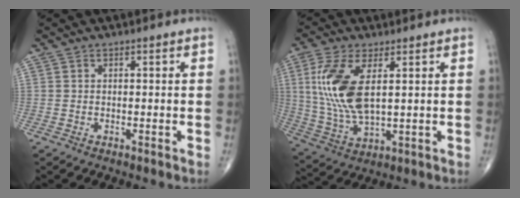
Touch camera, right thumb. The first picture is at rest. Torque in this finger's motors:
{"motor_torque": [0.60, 3.27, 1.45, 0.19, 0.60]}